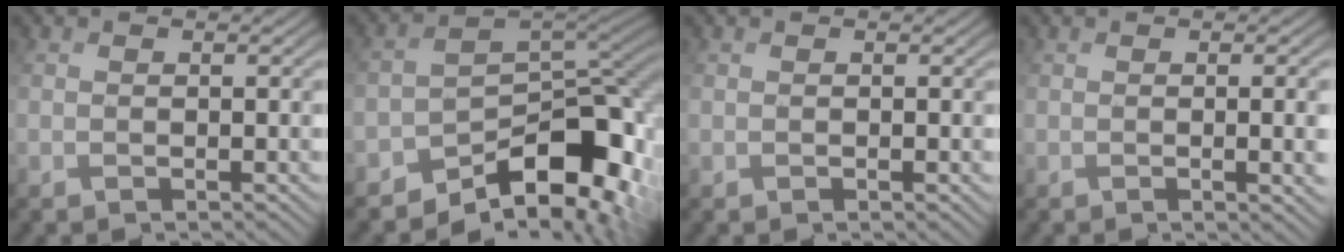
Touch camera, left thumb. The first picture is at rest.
{"total": 10.7, "force": [-6.8, 4.9, 6.7], "torque": [-0.113, 0.005, -0.109]}
{"total": 0.5, "force": [0.0, 0.4, 0.4], "torque": [-0.007, 0.001, 0.001]}
{"total": 6.3, "force": [-0.4, 2.6, 5.7], "torque": [-0.062, -0.005, 0.017]}